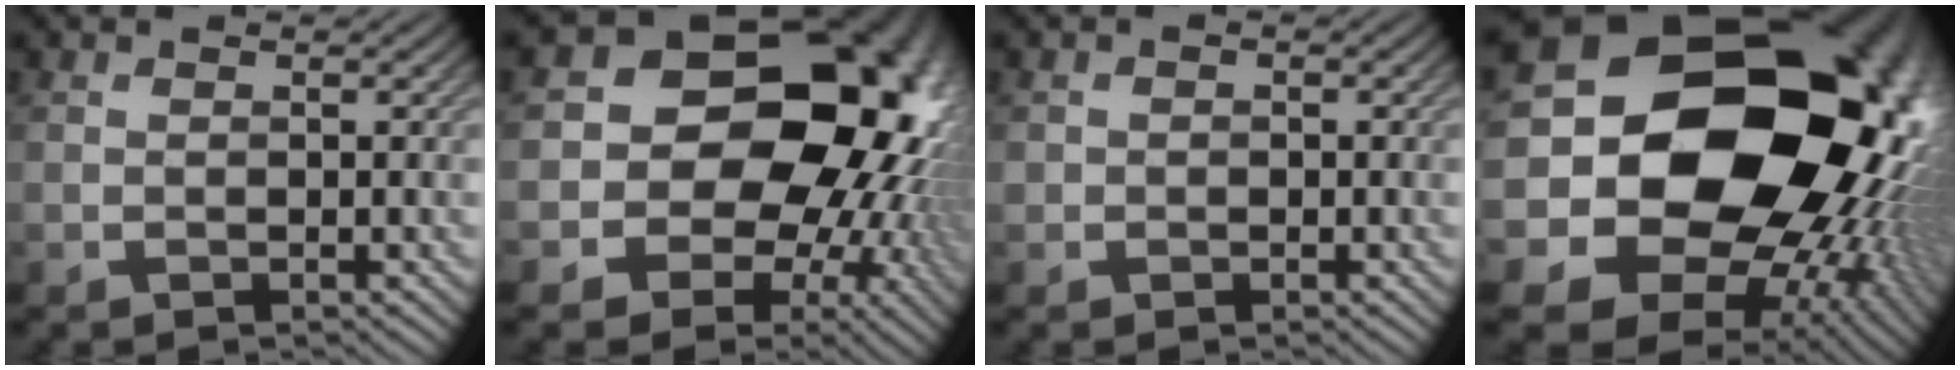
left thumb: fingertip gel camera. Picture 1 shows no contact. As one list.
[{"total": 20.0, "force": [0.3, 16.4, 11.4], "torque": [-0.147, -0.016, -0.012]}, {"total": 1.0, "force": [-0.2, 1.0, 0.2], "torque": [0.001, -0.005, -0.005]}, {"total": 26.5, "force": [2.3, 22.7, 13.4], "torque": [-0.278, 0.023, 0.013]}]